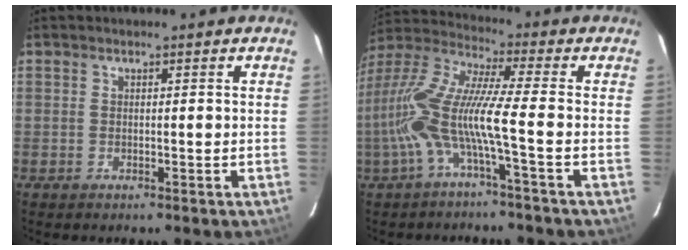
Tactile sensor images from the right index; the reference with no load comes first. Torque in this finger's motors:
{"motor_torque": [1.30, -0.84, 1.05, 0.21]}